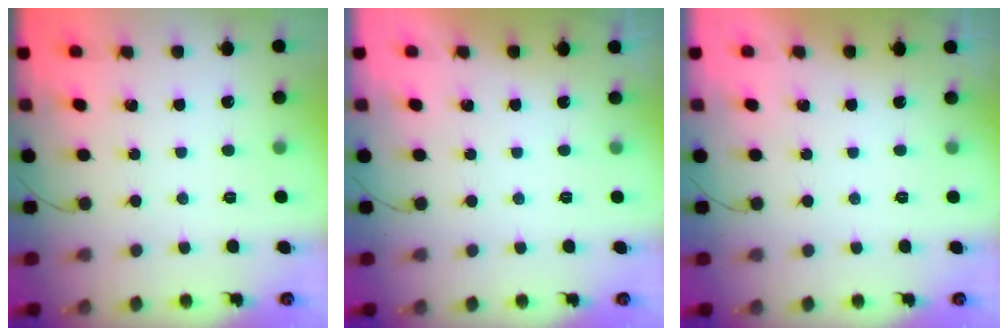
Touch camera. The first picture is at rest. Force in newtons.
{"total": 0.0}
{"total": 0.0}